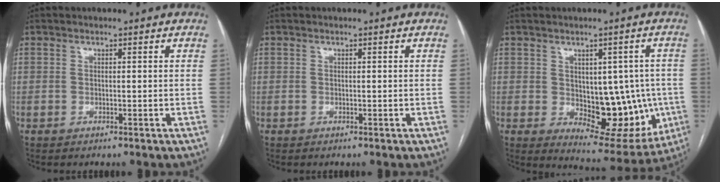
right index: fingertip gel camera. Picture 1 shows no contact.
{"total": 0.0}
{"total": 13.9, "force": [-1.3, 7.3, 11.8], "torque": [-0.134, 0.005, 0.009]}